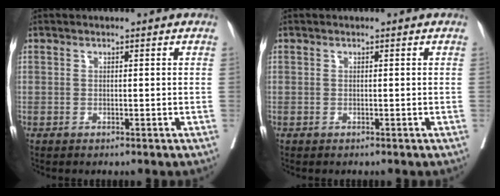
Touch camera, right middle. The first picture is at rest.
{"total": 0.0}